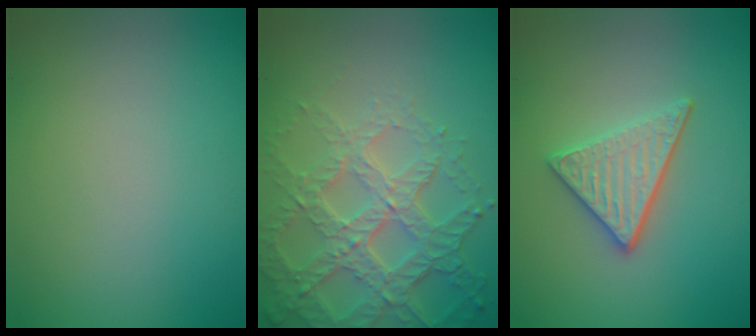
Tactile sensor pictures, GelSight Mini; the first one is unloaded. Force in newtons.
{"total": 6.3, "press": 4.8, "slide": 4.1}
{"total": 3.5, "press": 3.0, "slide": 1.8}